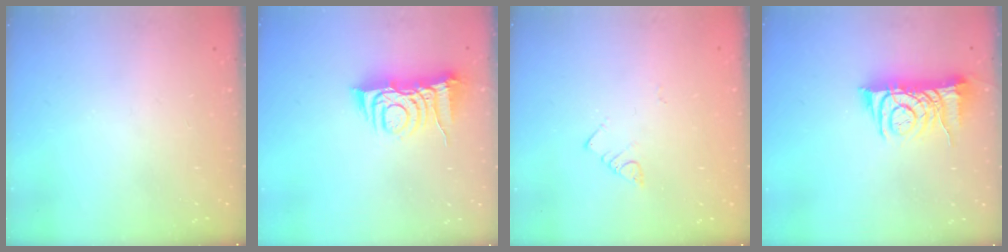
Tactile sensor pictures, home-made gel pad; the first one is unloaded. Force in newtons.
{"total": 8.9, "press": 8.9, "slide": 1.1}
{"total": 2.7, "press": 2.6, "slide": 0.5}
{"total": 8.8, "press": 8.8, "slide": 0.6}